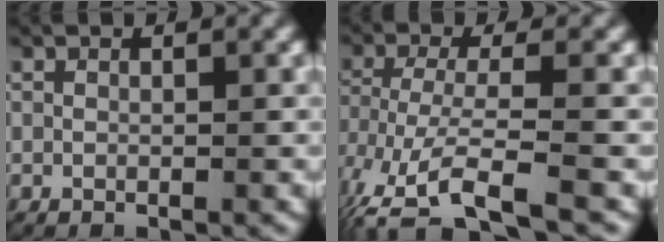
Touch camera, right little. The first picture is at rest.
{"total": 7.6, "force": [-4.8, 2.9, 5.0], "torque": [-0.123, -0.038, -0.057]}